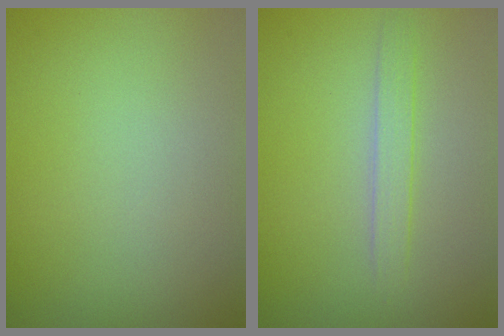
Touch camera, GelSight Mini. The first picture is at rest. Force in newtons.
{"total": 1.6, "press": 1.6, "slide": 0.0}